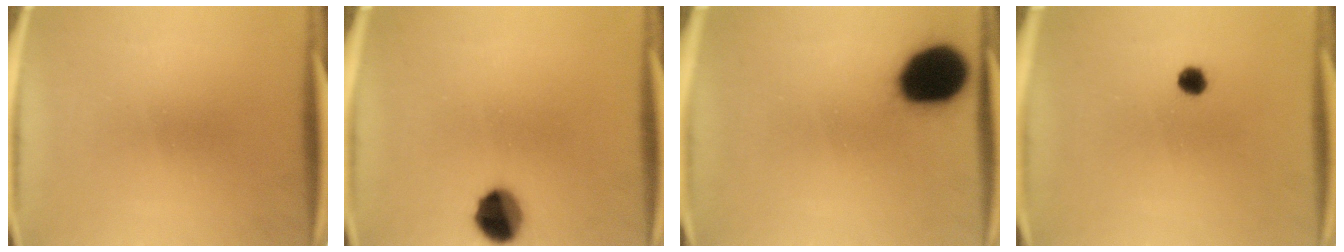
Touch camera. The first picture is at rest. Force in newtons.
{"total": 8.4}
{"total": 18.4}
{"total": 2.3}